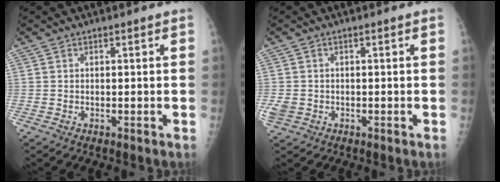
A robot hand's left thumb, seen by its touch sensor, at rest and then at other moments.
{"total": 3.0, "force": [-0.6, 2.6, 1.5], "torque": [-0.034, -0.001, -0.005]}